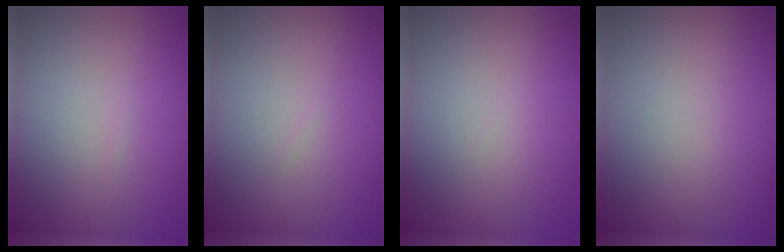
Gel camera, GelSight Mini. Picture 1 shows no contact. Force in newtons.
{"total": 0.0}
{"total": 0.0}
{"total": 0.0}